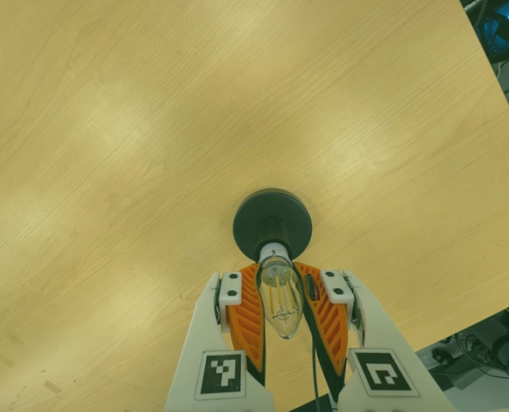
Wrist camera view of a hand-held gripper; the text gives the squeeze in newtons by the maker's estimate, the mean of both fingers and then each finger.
{"total": 26.2, "left": 30.0, "right": 22.4}